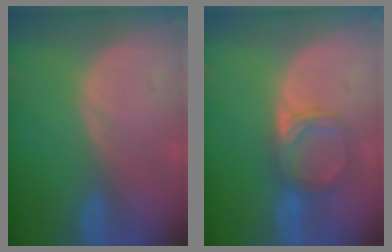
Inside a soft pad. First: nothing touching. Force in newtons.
{"total": 4.9, "press": 4.6, "slide": 1.9}